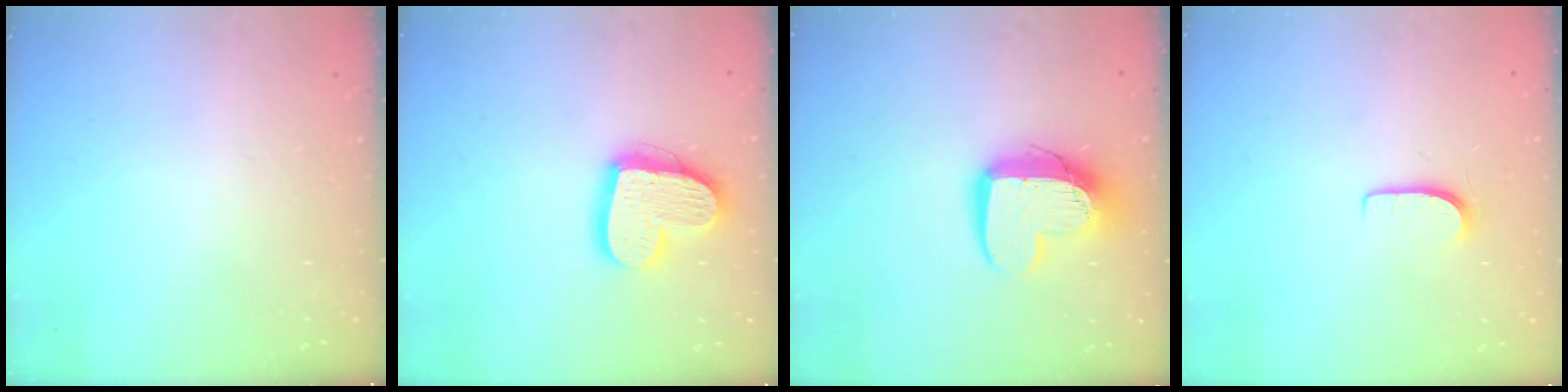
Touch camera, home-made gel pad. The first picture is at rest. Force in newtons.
{"total": 16.9, "press": 16.8, "slide": 1.6}
{"total": 13.2, "press": 13.2, "slide": 1.1}
{"total": 5.4, "press": 5.3, "slide": 0.5}